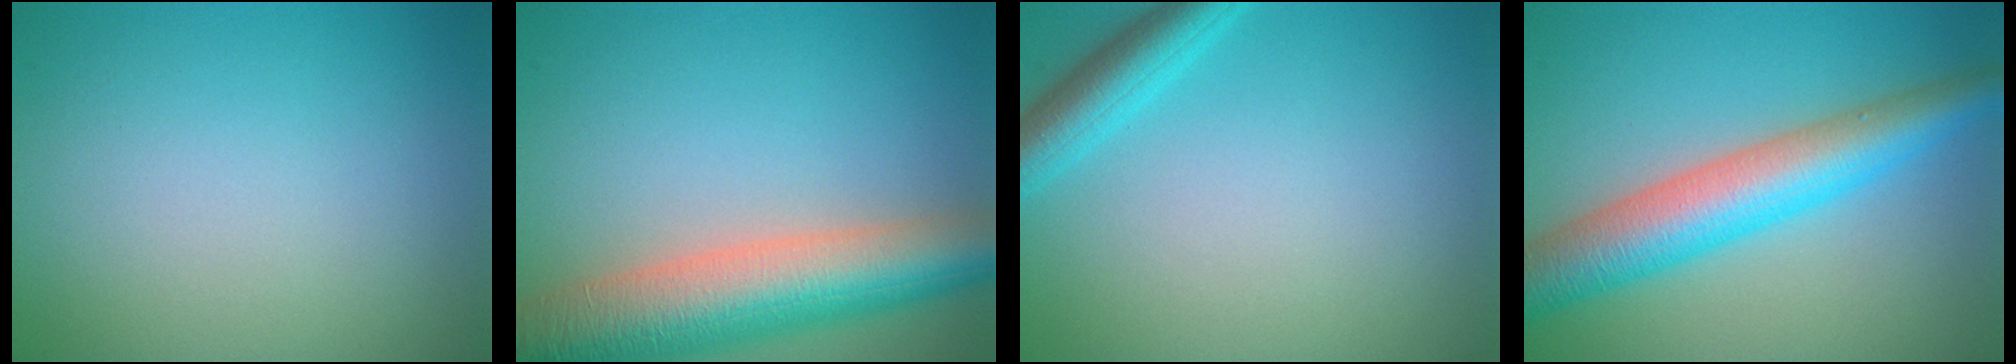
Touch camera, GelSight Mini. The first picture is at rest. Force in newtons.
{"total": 9.3, "press": 9.2, "slide": 0.6}
{"total": 3.5, "press": 3.5, "slide": 0.3}
{"total": 7.3, "press": 7.3, "slide": 0.2}